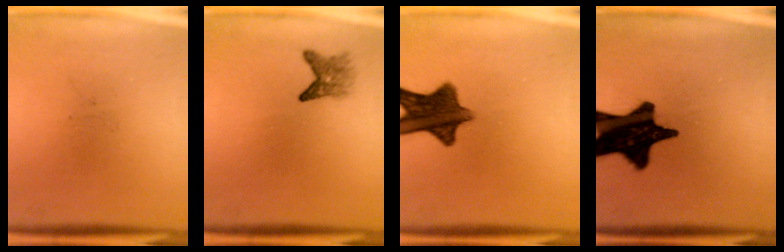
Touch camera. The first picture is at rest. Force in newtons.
{"total": 2.4}
{"total": 10.5}
{"total": 17.0}